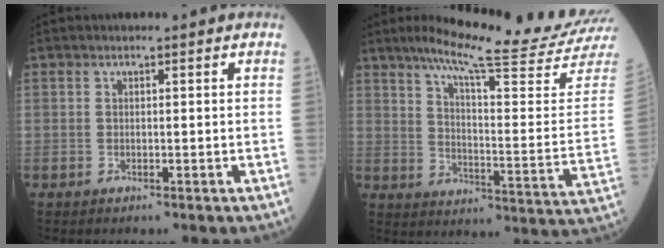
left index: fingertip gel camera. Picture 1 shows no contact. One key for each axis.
{"total": 21.1, "fx": 18.7, "fy": -1.9, "fz": 9.6, "tx": -0.156, "ty": -0.086, "tz": 0.245}